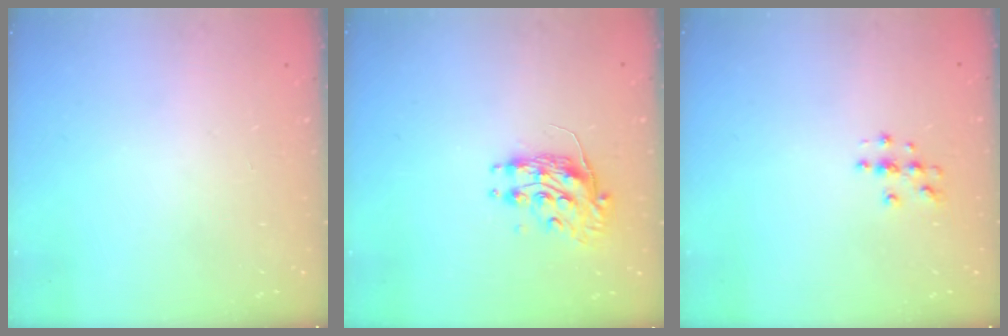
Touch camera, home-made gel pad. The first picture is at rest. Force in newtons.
{"total": 8.8, "press": 8.8, "slide": 0.0}
{"total": 3.6, "press": 3.6, "slide": 0.5}